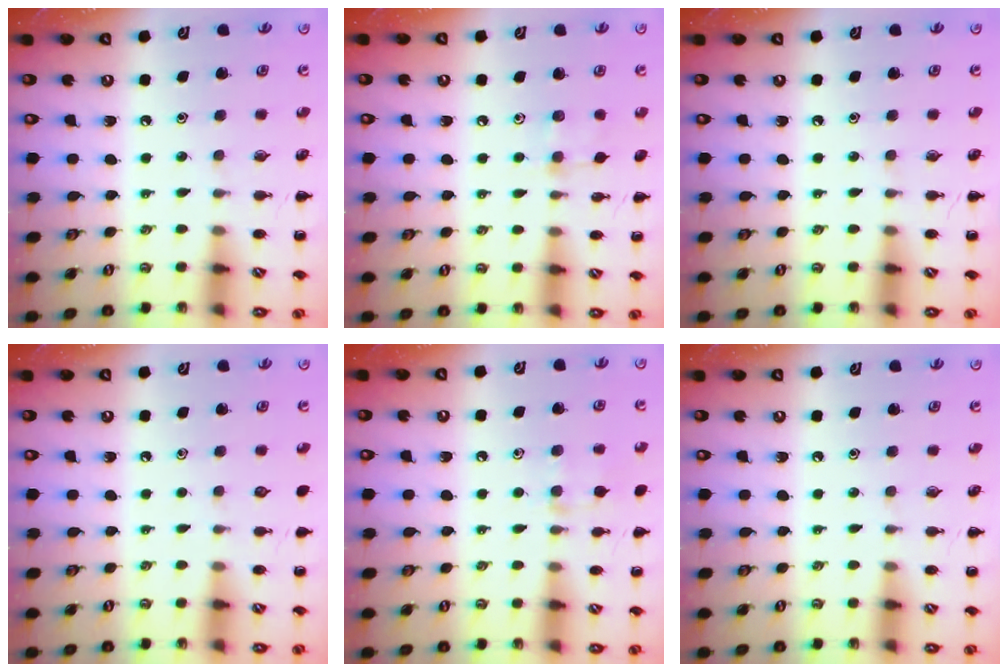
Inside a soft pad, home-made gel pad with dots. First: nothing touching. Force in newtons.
{"total": 6.8, "press": 6.5, "slide": 1.9}
{"total": 0.0}
{"total": 0.0}
{"total": 6.9, "press": 6.5, "slide": 2.3}
{"total": 0.0}